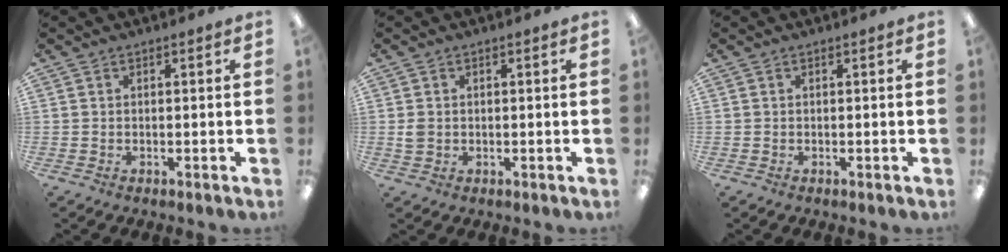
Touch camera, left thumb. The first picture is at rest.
{"total": 2.1, "force": [0.0, 1.8, 1.1], "torque": [-0.013, 0.002, -0.001]}
{"total": 0.0}